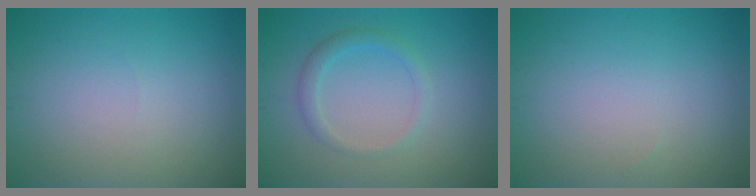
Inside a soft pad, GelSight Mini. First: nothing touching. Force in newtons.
{"total": 1.9, "press": 1.9, "slide": 0.1}
{"total": 0.0}